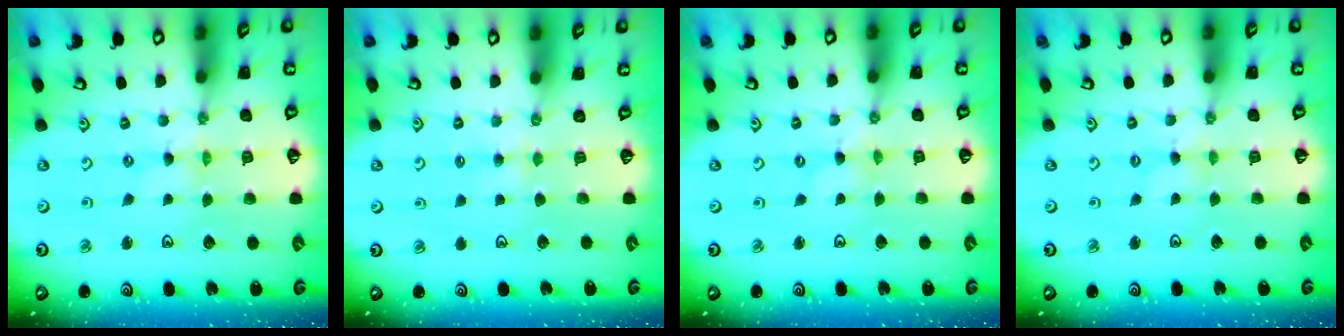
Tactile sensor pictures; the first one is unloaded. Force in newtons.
{"total": 2.4, "press": 2.4, "slide": 0.4}
{"total": 0.0}
{"total": 1.7, "press": 1.6, "slide": 0.3}